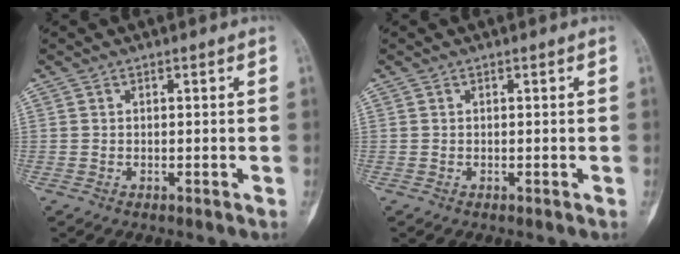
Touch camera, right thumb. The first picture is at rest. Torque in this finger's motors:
{"motor_torque": [0.17, 0.03, 0.07, -0.07, 0.06]}